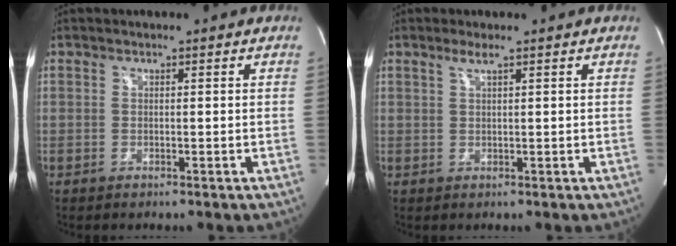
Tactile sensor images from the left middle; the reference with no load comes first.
{"total": 1.4, "force": [1.0, -0.1, 1.0], "torque": [-0.025, 0.004, 0.022]}